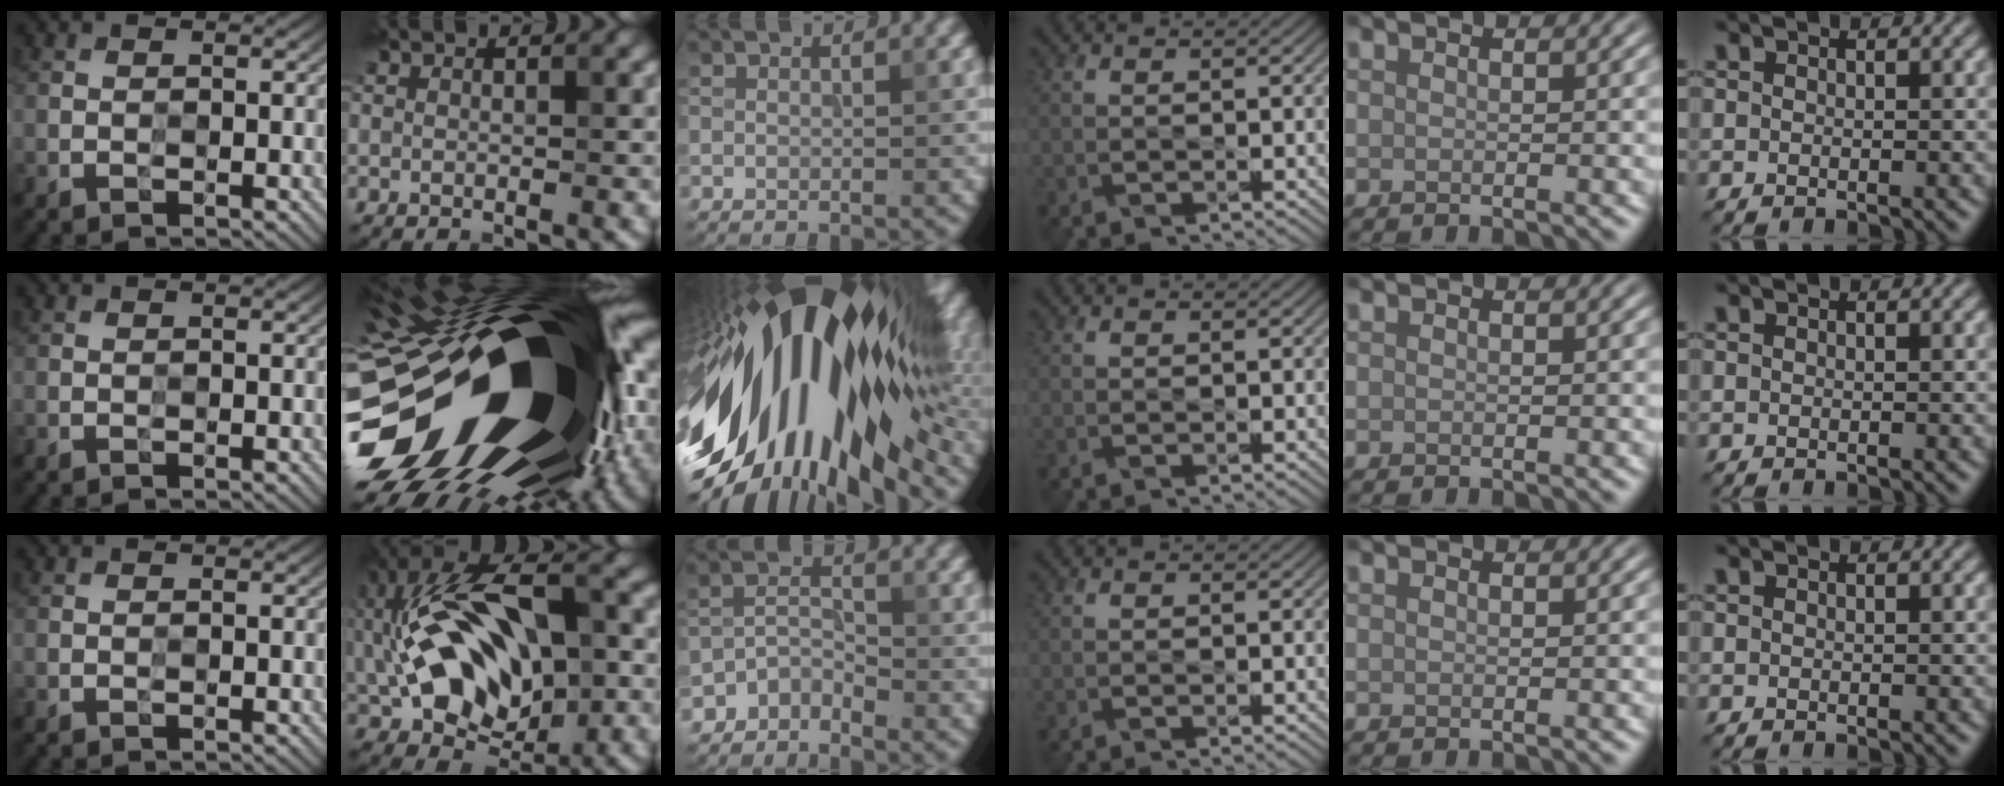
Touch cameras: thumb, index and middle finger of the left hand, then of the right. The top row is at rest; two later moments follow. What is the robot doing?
{"motion": "press", "object": "button"}